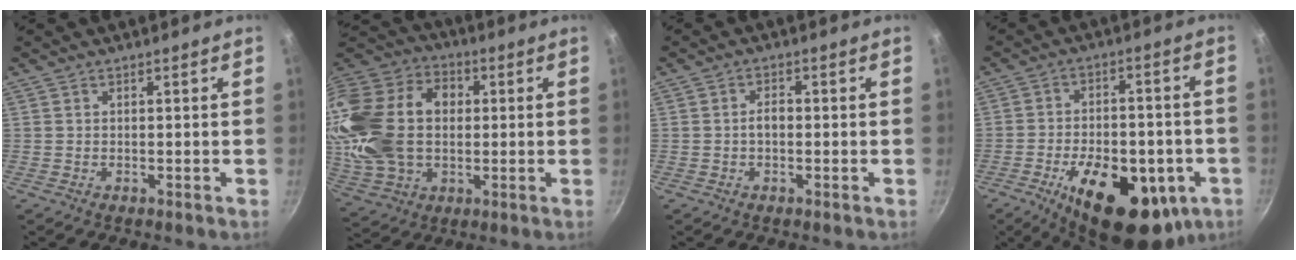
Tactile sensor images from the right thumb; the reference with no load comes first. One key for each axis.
{"total": 25.0, "fx": 1.9, "fy": 17.8, "fz": 17.5, "tx": -0.329, "ty": 0.029, "tz": 0.041}
{"total": 2.2, "fx": -0.3, "fy": 1.4, "fz": 1.7, "tx": -0.023, "ty": 0.011, "tz": -0.007}
{"total": 23.0, "fx": -8.8, "fy": 11.6, "fz": 17.8, "tx": -0.239, "ty": 0.018, "tz": -0.115}